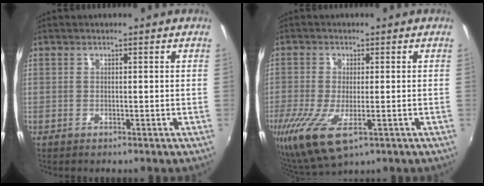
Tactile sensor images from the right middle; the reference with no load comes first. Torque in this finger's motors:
{"motor_torque": [1.54, -0.59, 0.63, 0.21]}